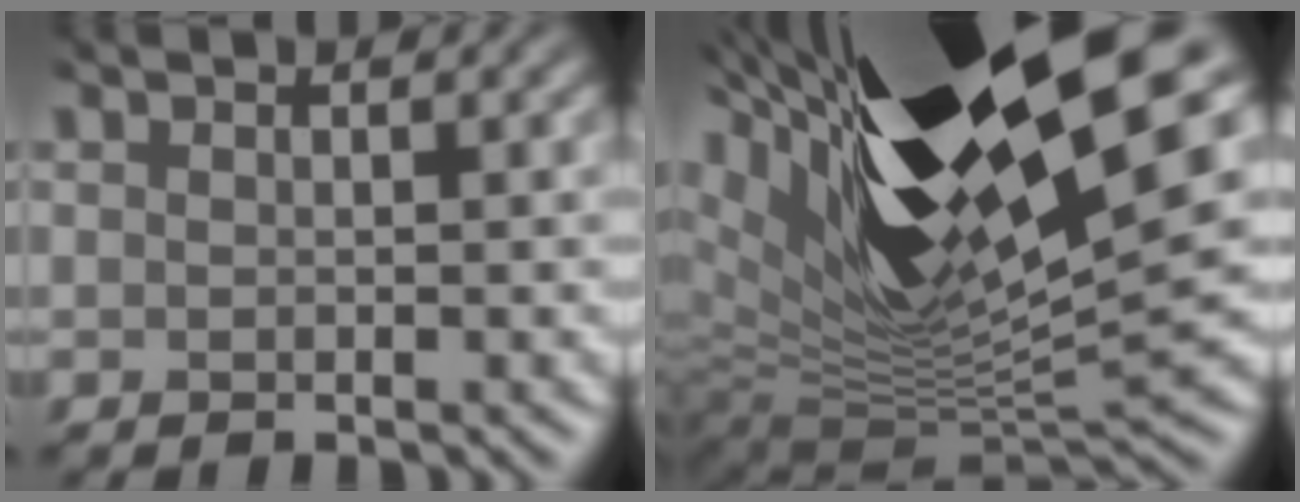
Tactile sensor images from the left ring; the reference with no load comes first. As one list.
[{"total": 18.8, "force": [6.3, 5.6, 16.8], "torque": [-0.283, -0.006, 0.121]}]